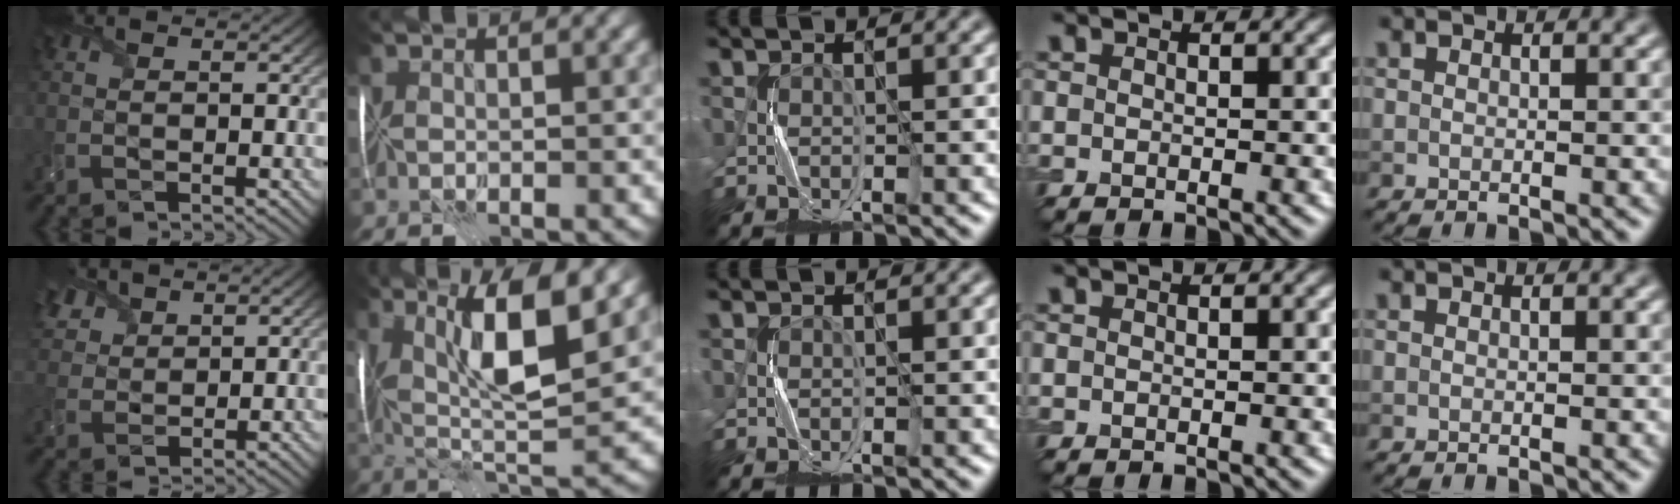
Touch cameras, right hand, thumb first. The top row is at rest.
{"thumb": {"total": 4.8, "force": [3.3, 2.9, 1.8], "torque": [-0.060, 0.009, 0.064]}, "index": {"total": 9.3, "force": [3.0, 2.3, 8.5], "torque": [-0.153, 0.003, 0.051]}}